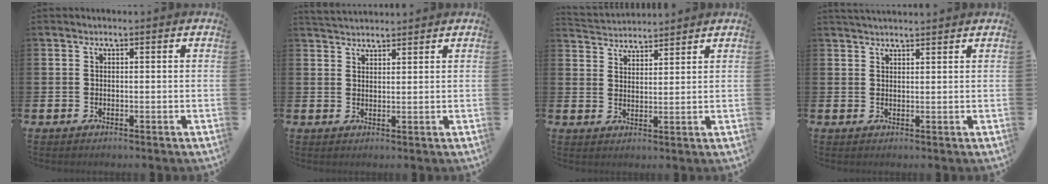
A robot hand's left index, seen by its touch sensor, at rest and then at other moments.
{"total": 2.8, "force": [2.8, 0.5, 0.2], "torque": [-0.010, -0.010, 0.053]}
{"total": 3.7, "force": [3.6, 0.5, -0.5], "torque": [-0.011, -0.017, 0.068]}
{"total": 2.1, "force": [2.1, 0.2, 0.2], "torque": [-0.006, -0.005, 0.037]}